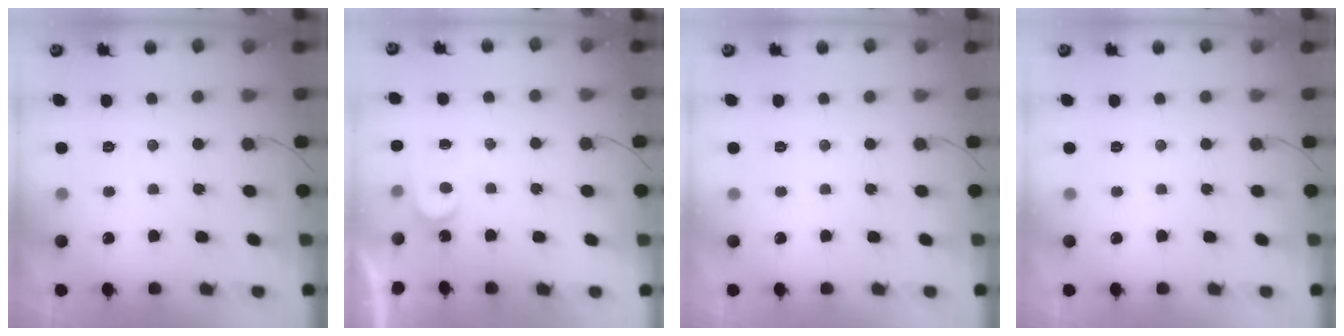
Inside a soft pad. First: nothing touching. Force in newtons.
{"total": 4.7, "press": 4.7, "slide": 0.2}
{"total": 0.0}
{"total": 0.0}